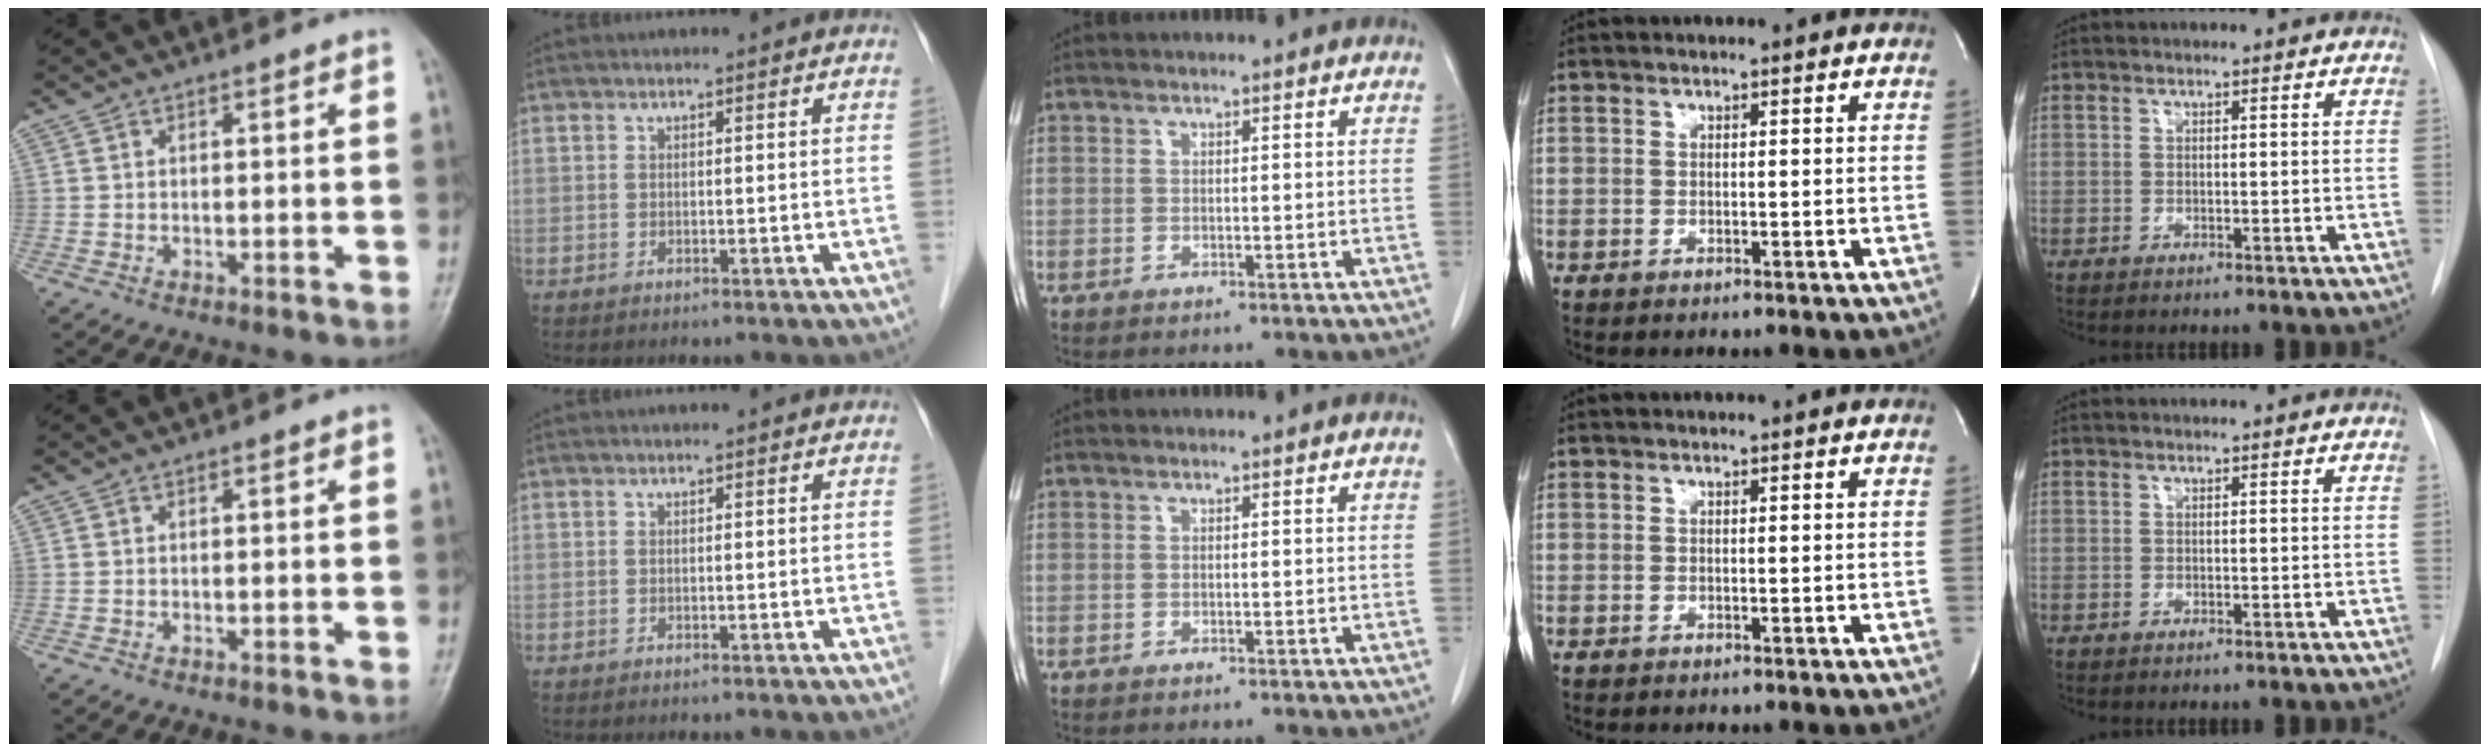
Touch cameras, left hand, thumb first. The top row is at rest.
{}